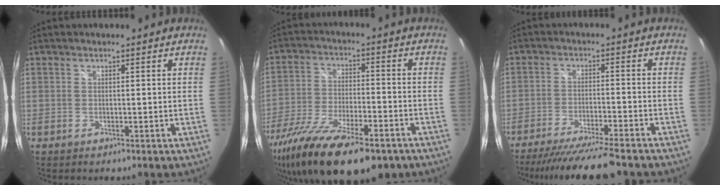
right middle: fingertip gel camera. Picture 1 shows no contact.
{"total": 23.2, "force": [-16.2, 7.3, 14.8], "torque": [-0.291, -0.062, -0.268]}
{"total": 13.9, "force": [-12.3, 0.2, 6.4], "torque": [-0.131, -0.020, -0.198]}